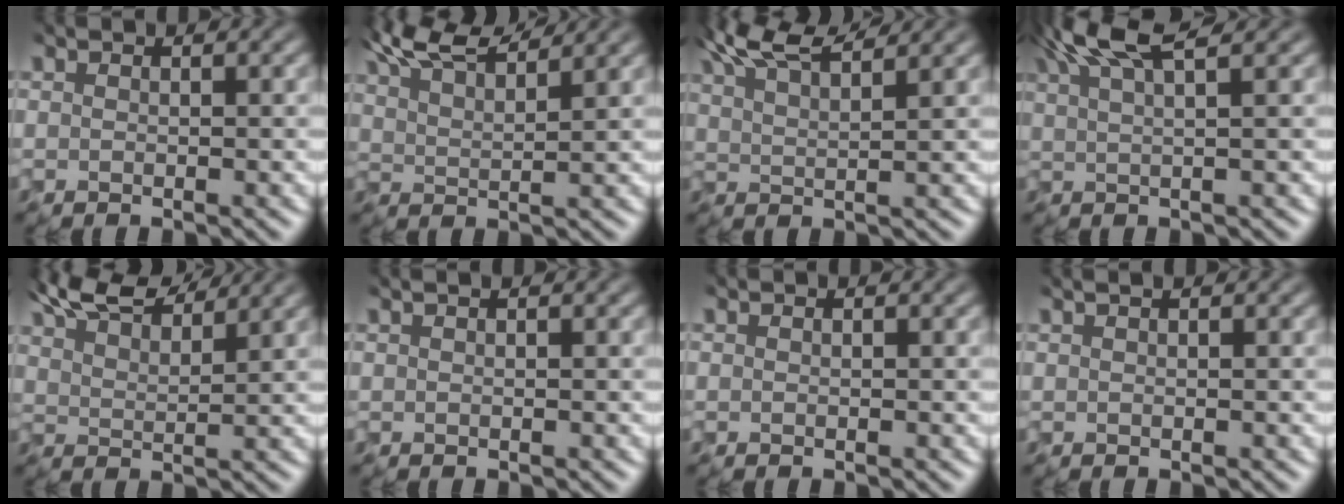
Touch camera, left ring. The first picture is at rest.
{"total": 7.1, "force": [5.8, 1.8, 3.6], "torque": [-0.075, 0.029, 0.074]}
{"total": 6.2, "force": [4.9, 1.6, 3.5], "torque": [-0.071, 0.029, 0.072]}
{"total": 6.3, "force": [4.0, 1.6, 4.6], "torque": [-0.072, 0.025, 0.062]}
{"total": 6.2, "force": [5.3, 1.5, 3.0], "torque": [-0.070, 0.020, 0.091]}
{"total": 1.7, "force": [1.0, 0.8, 1.1], "torque": [-0.004, 0.014, -0.006]}
{"total": 0.0}
{"total": 2.0, "force": [1.2, 0.9, 1.3], "torque": [-0.004, 0.018, -0.005]}